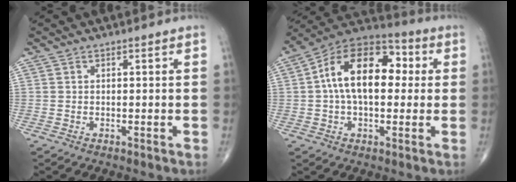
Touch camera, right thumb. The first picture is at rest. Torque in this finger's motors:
{"motor_torque": [-0.32, 0.98, 0.61, -0.14, 0.26]}